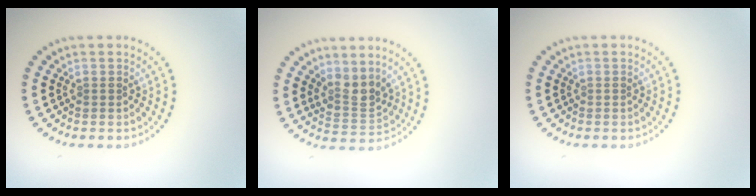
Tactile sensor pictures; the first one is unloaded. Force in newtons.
{"total": 2.7, "press": 2.1, "slide": 1.7}
{"total": 0.0}